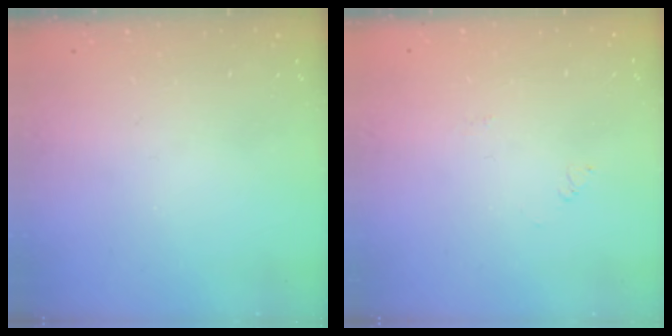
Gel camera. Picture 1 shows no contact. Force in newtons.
{"total": 1.7, "press": 1.7, "slide": 0.2}